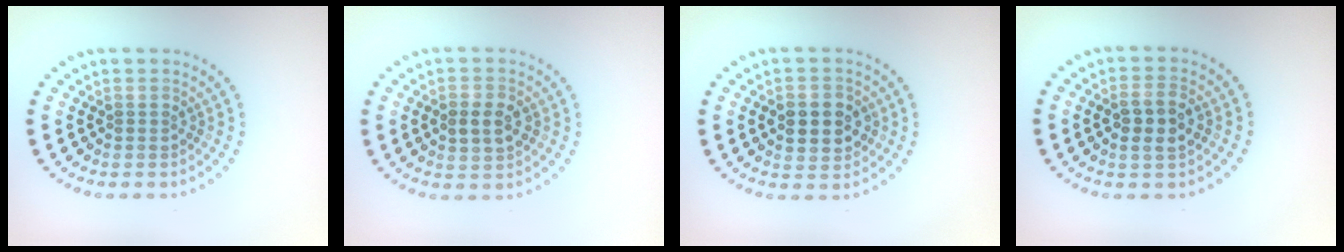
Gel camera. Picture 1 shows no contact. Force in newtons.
{"total": 2.7, "press": 2.7, "slide": 0.1}
{"total": 3.4, "press": 3.4, "slide": 0.0}
{"total": 2.7, "press": 2.6, "slide": 0.6}